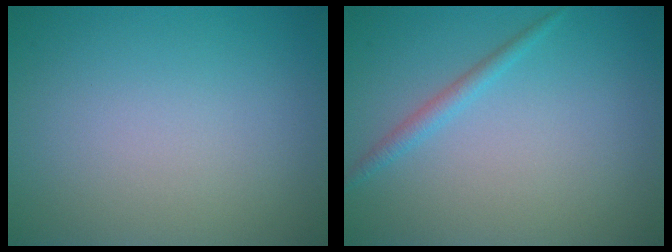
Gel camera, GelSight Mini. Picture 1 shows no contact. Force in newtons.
{"total": 1.4, "press": 1.4, "slide": 0.0}